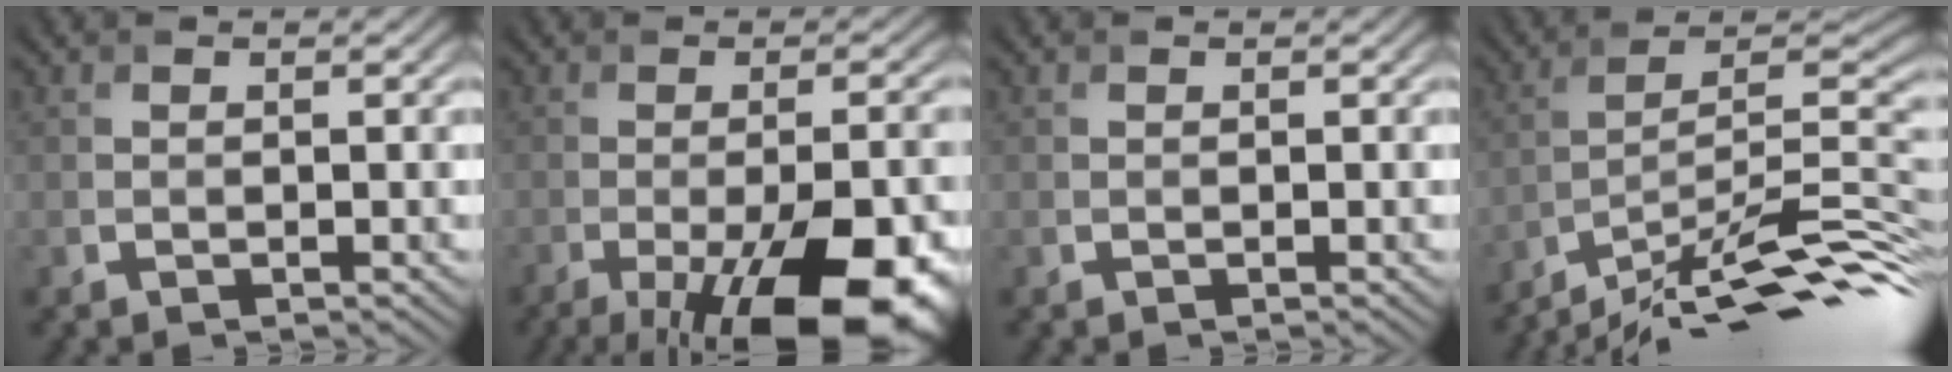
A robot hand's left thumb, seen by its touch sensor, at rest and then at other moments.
{"total": 18.0, "force": [-9.8, 6.6, 13.6], "torque": [-0.177, -0.029, -0.117]}
{"total": 0.0}
{"total": 13.6, "force": [-9.0, 2.8, 9.8], "torque": [-0.161, 0.005, -0.151]}